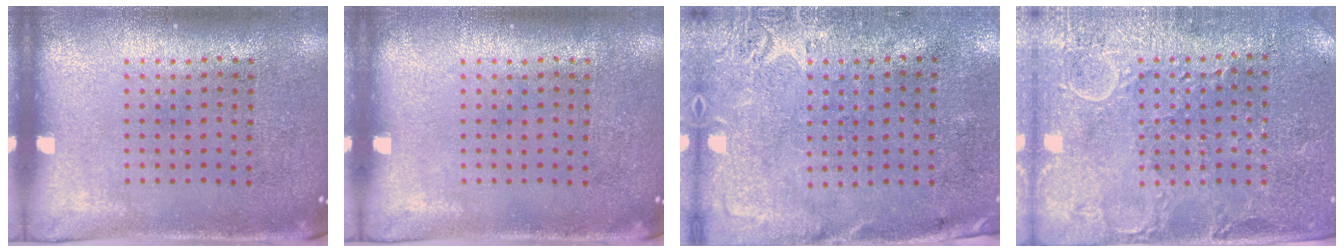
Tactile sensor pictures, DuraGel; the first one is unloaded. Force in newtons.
{"total": 0.0}
{"total": 2.8, "press": 2.2, "slide": 1.8}
{"total": 2.8, "press": 2.8, "slide": 0.5}